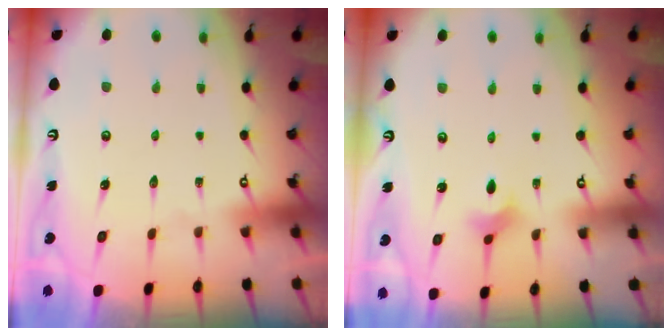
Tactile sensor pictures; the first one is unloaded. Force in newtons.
{"total": 2.2, "press": 2.2, "slide": 0.5}